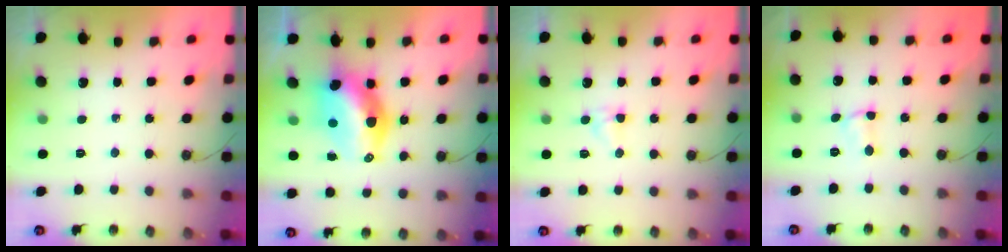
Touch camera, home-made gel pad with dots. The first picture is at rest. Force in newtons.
{"total": 12.8, "press": 12.8, "slide": 1.4}
{"total": 2.5, "press": 2.5, "slide": 0.3}
{"total": 2.6, "press": 2.6, "slide": 0.4}